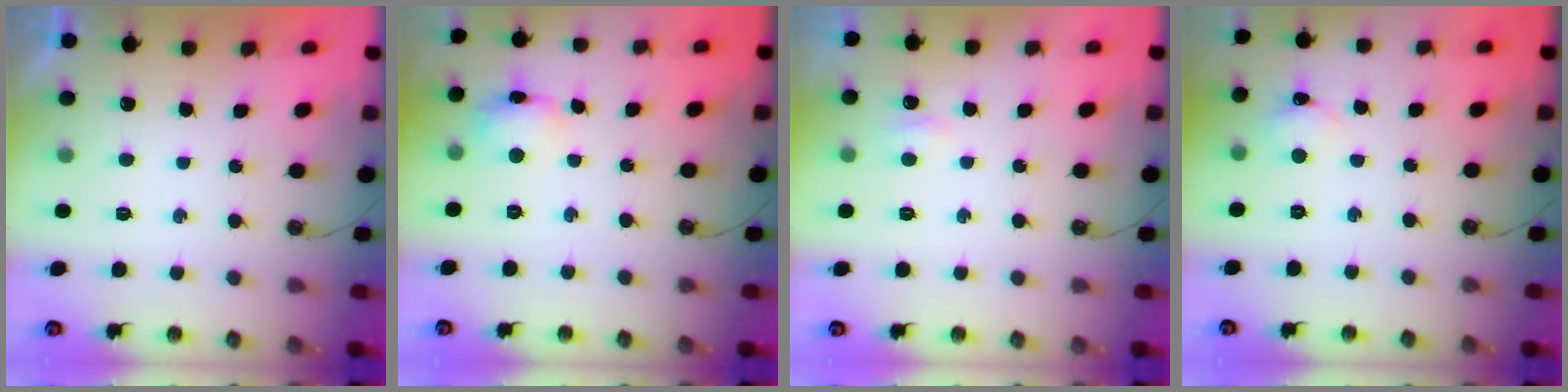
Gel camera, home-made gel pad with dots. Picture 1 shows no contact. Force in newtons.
{"total": 8.4, "press": 8.4, "slide": 0.7}
{"total": 3.0, "press": 2.9, "slide": 0.6}
{"total": 2.2, "press": 2.2, "slide": 0.3}